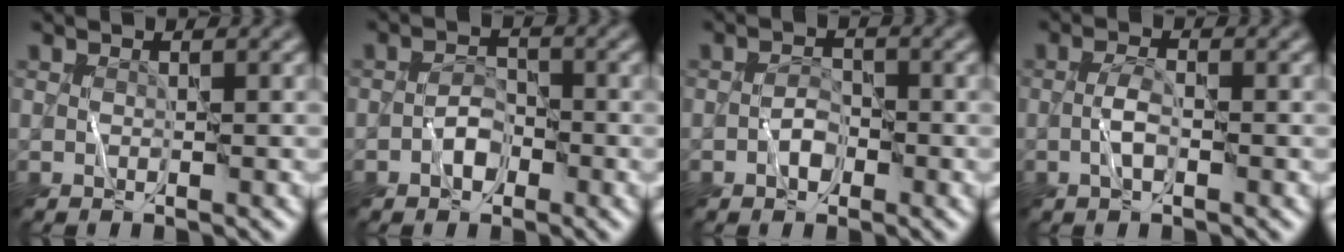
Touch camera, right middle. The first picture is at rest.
{"total": 2.1, "force": [-0.9, 1.4, 1.2], "torque": [-0.015, 0.007, -0.019]}
{"total": 1.7, "force": [-0.6, 1.2, 1.1], "torque": [-0.016, 0.005, -0.015]}
{"total": 1.8, "force": [-0.5, 0.6, 1.6], "torque": [-0.030, 0.005, -0.015]}